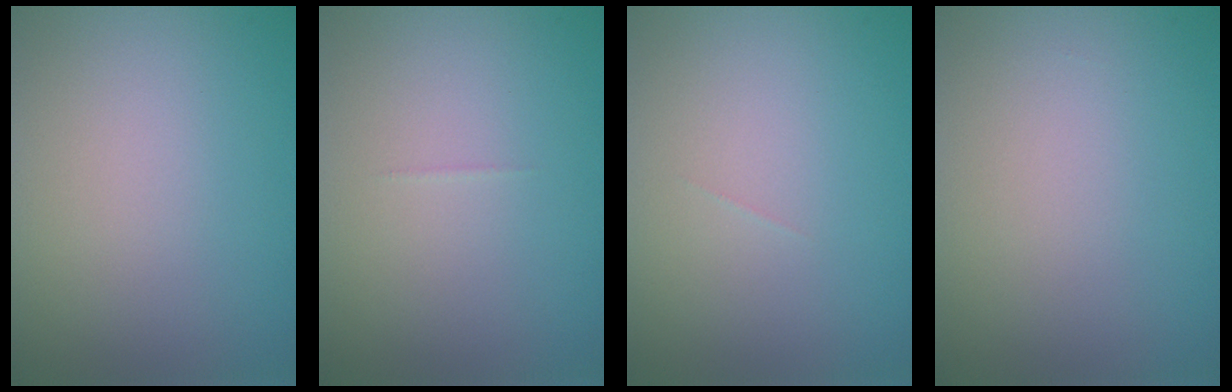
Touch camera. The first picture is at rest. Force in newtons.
{"total": 0.0}
{"total": 0.0}
{"total": 0.0}